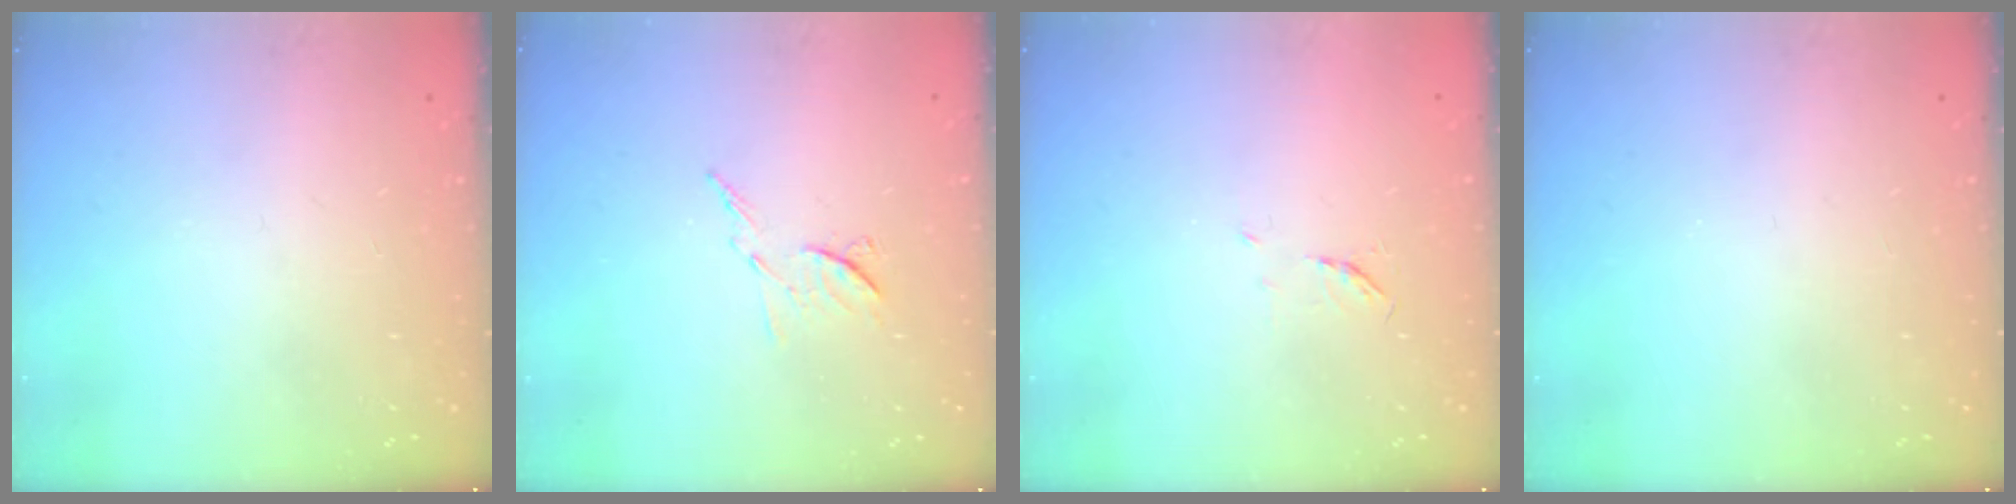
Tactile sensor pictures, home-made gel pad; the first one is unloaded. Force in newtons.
{"total": 6.8, "press": 6.8, "slide": 0.5}
{"total": 3.9, "press": 3.8, "slide": 0.7}
{"total": 0.0}